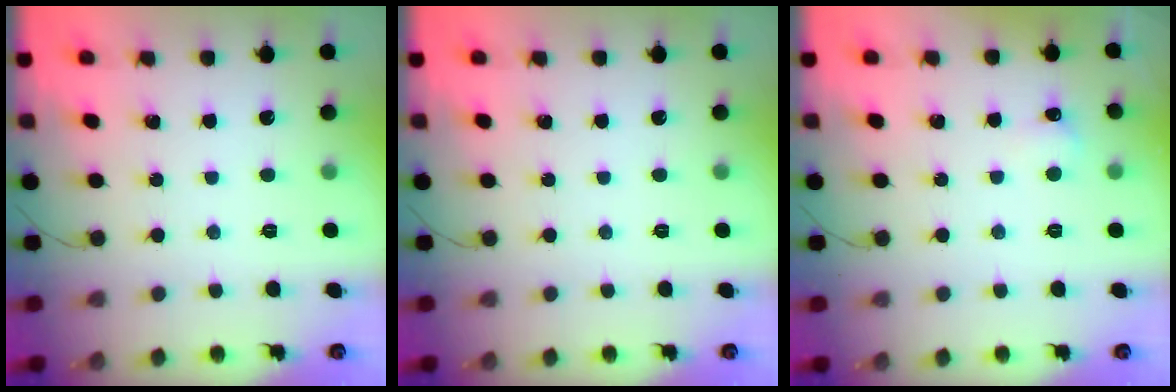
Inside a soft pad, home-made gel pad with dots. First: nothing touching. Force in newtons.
{"total": 0.0}
{"total": 4.9, "press": 4.8, "slide": 1.3}